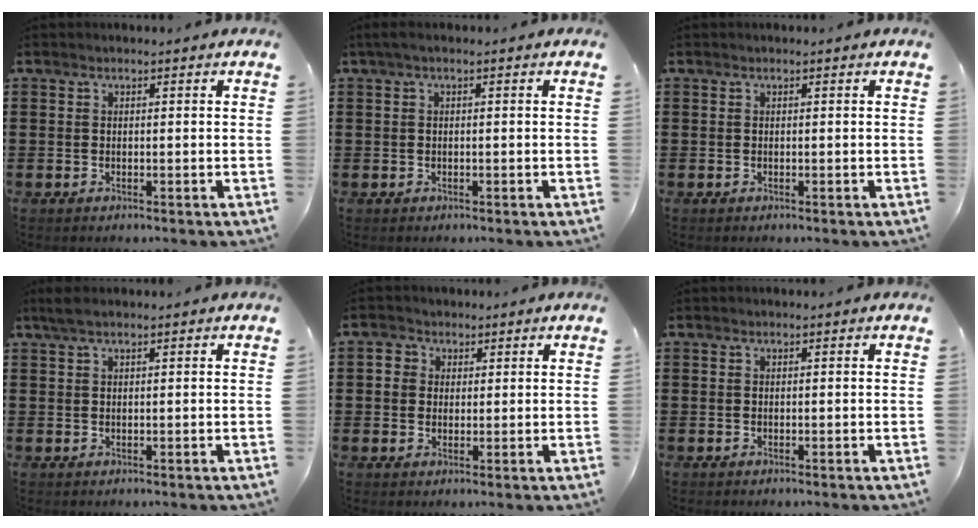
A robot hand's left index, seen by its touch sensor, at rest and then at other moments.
{"total": 1.2, "force": [-0.3, 0.2, 1.1], "torque": [-0.017, -0.002, -0.006]}
{"total": 0.0}
{"total": 1.7, "force": [1.1, 0.2, 1.3], "torque": [-0.027, 0.001, 0.020]}
{"total": 3.1, "force": [1.3, 2.8, 0.2], "torque": [-0.011, 0.008, 0.020]}
{"total": 0.0}